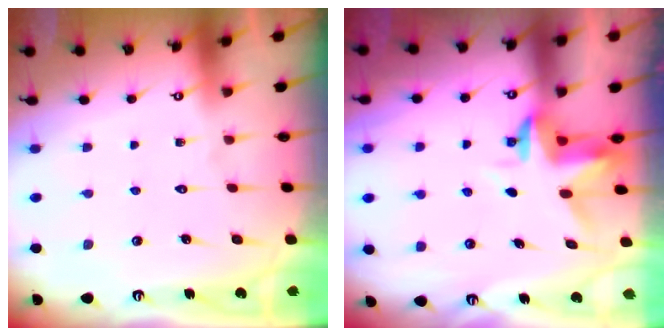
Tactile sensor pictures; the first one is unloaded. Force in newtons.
{"total": 3.3, "press": 3.3, "slide": 0.4}